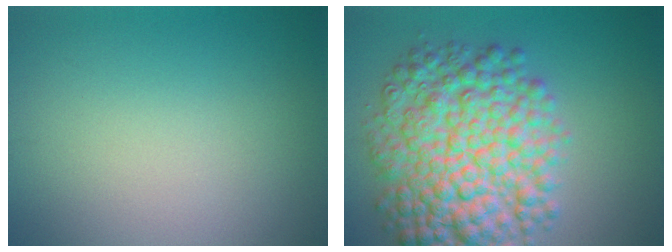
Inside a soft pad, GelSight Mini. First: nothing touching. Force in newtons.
{"total": 10.5, "press": 10.5, "slide": 0.1}